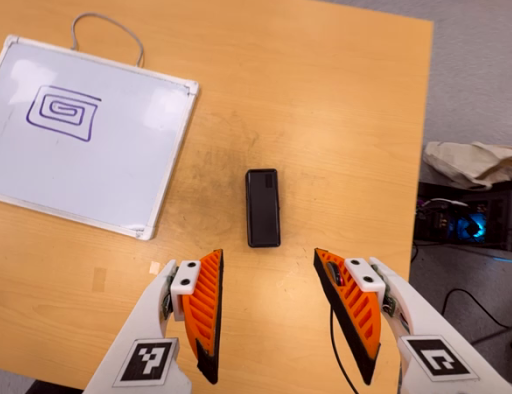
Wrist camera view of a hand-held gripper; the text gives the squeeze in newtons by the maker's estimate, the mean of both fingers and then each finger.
{"total": 0.0}